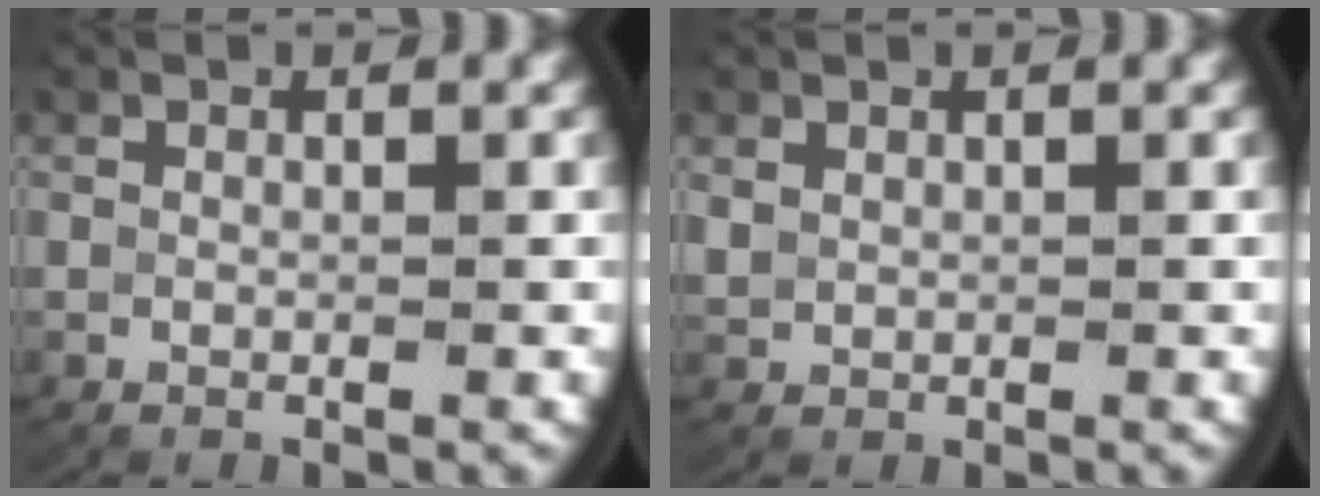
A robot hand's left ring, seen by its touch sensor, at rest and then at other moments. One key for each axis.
{"total": 0.9, "fx": 0.2, "fy": 0.8, "fz": 0.4, "tx": -0.015, "ty": 0.001, "tz": 0.012}